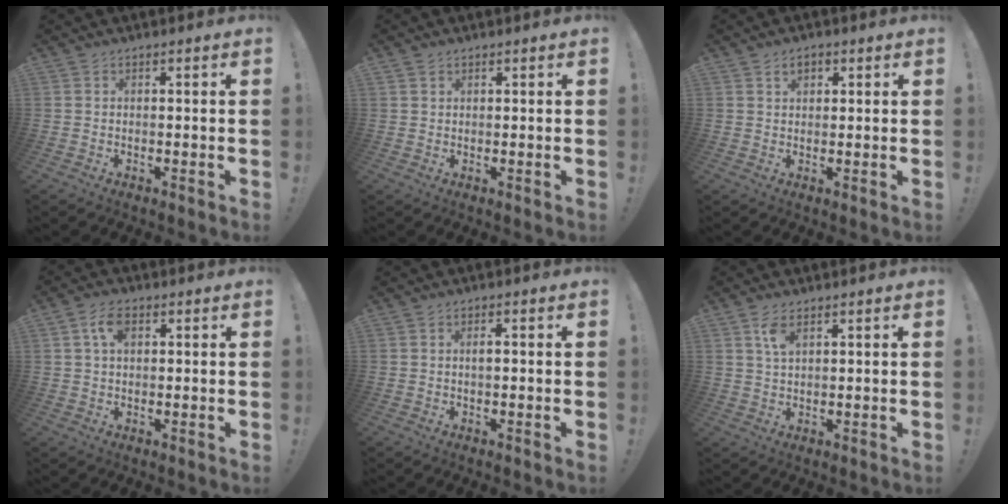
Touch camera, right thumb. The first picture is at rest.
{"total": 1.1, "force": [0.9, 0.6, 0.2], "torque": [0.000, -0.003, 0.016]}
{"total": 2.8, "force": [1.2, 1.9, 1.7], "torque": [-0.022, 0.001, 0.018]}
{"total": 5.8, "force": [1.9, 3.2, 4.4], "torque": [-0.080, 0.006, 0.034]}
{"total": 1.3, "force": [-0.3, 0.2, 1.2], "torque": [-0.022, 0.002, -0.007]}
{"total": 4.2, "force": [2.0, 1.9, 3.1], "torque": [-0.051, -0.007, 0.033]}